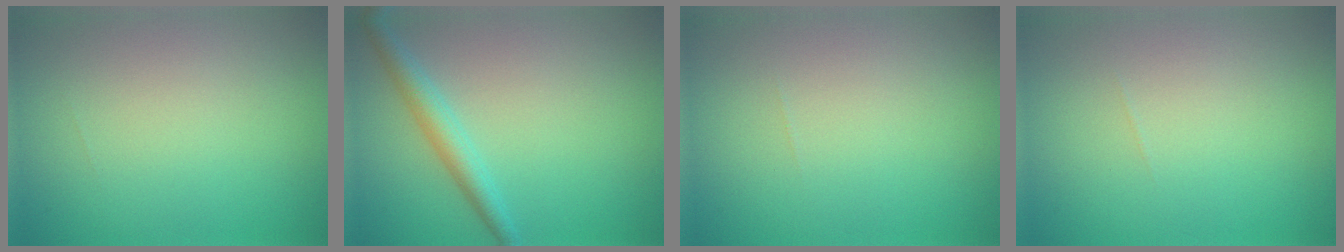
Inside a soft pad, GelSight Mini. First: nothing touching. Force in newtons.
{"total": 2.7, "press": 2.7, "slide": 0.1}
{"total": 0.0}
{"total": 0.0}